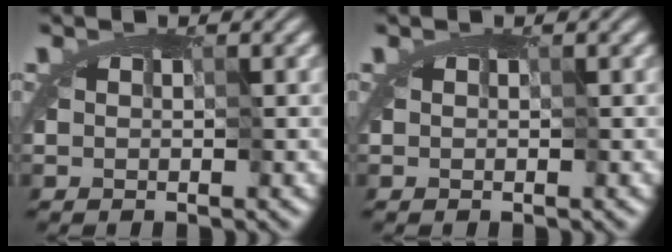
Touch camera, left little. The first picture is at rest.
{"total": 0.0}